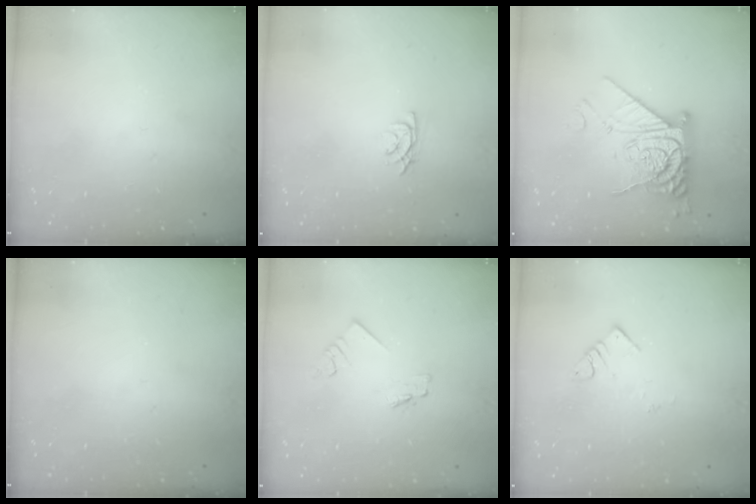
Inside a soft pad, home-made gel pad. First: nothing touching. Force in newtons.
{"total": 3.0, "press": 3.0, "slide": 0.5}
{"total": 12.6, "press": 12.5, "slide": 1.4}
{"total": 0.0}
{"total": 1.8, "press": 1.7, "slide": 0.2}
{"total": 3.6, "press": 3.6, "slide": 0.3}